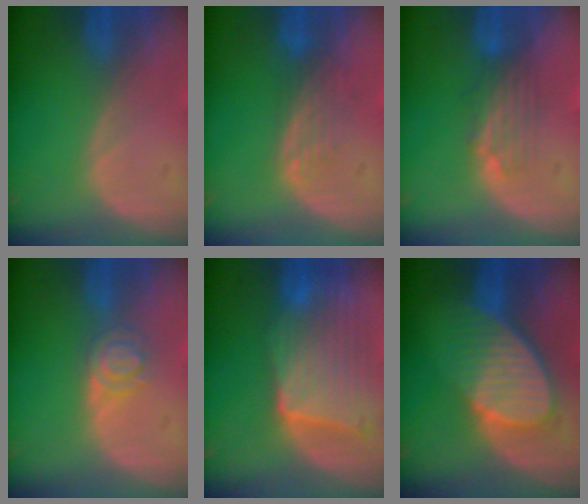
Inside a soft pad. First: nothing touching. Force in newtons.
{"total": 3.5, "press": 2.8, "slide": 2.0}
{"total": 3.4, "press": 3.3, "slide": 0.9}
{"total": 4.2, "press": 3.8, "slide": 1.7}
{"total": 9.2, "press": 8.5, "slide": 3.7}
{"total": 8.1, "press": 7.6, "slide": 2.8}